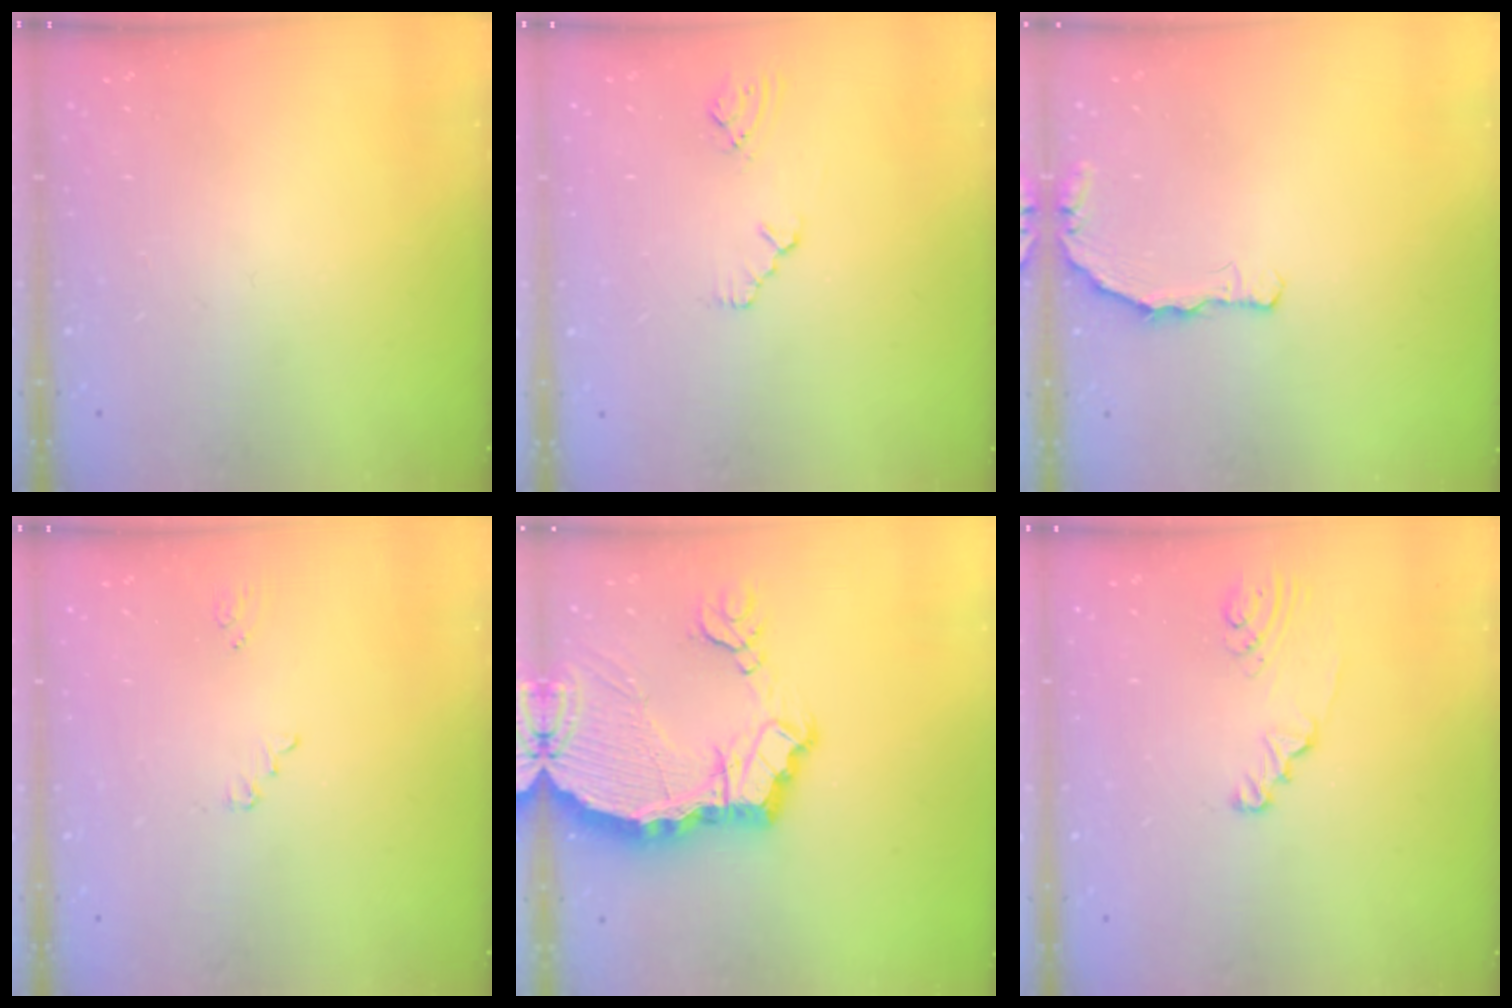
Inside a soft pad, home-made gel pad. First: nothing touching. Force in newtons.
{"total": 2.4, "press": 2.3, "slide": 0.4}
{"total": 4.8, "press": 3.4, "slide": 3.4}
{"total": 1.0, "press": 1.0, "slide": 0.1}
{"total": 10.6, "press": 10.6, "slide": 1.2}
{"total": 2.8, "press": 2.8, "slide": 0.3}